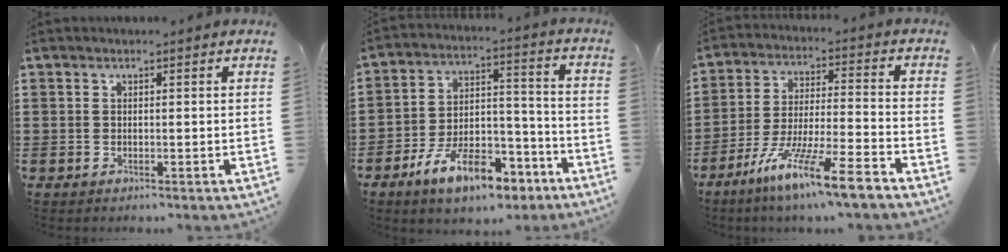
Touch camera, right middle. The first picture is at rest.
{"total": 11.5, "force": [-7.9, 4.7, 6.9], "torque": [-0.132, 0.033, -0.148]}
{"total": 11.1, "force": [-8.7, 0.0, 7.0], "torque": [-0.134, 0.003, -0.169]}